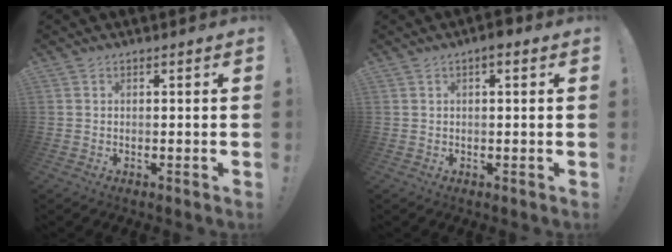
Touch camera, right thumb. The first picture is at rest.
{"total": 2.5, "force": [0.9, 0.7, 2.2], "torque": [-0.019, -0.004, 0.010]}